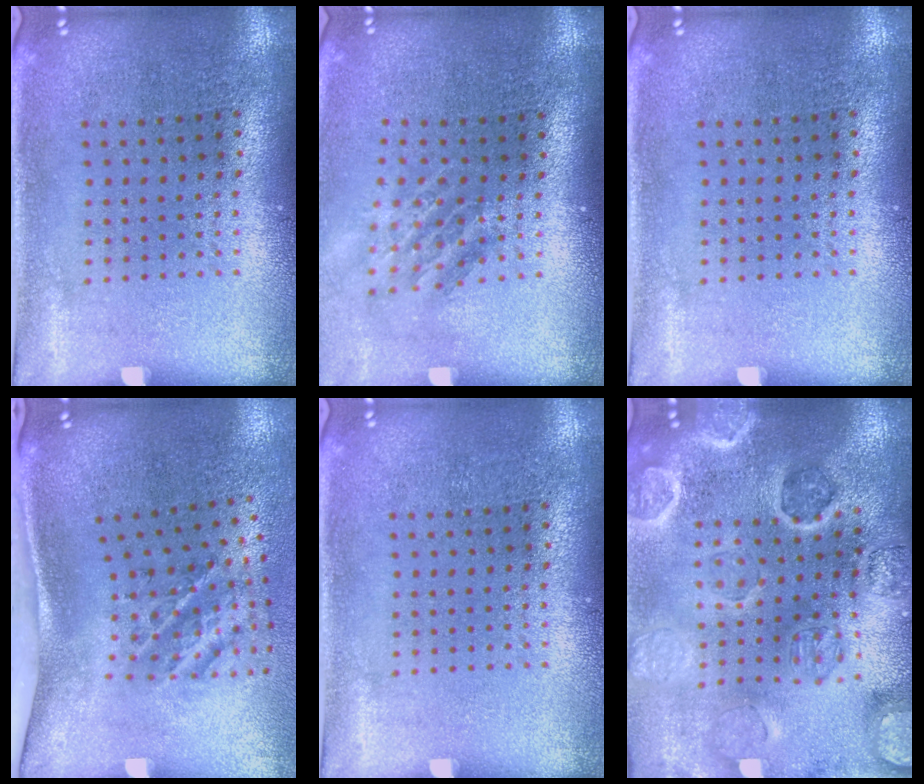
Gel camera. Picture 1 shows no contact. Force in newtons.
{"total": 1.6, "press": 1.1, "slide": 1.1}
{"total": 0.0}
{"total": 2.3, "press": 1.4, "slide": 1.8}
{"total": 0.0}
{"total": 2.9, "press": 2.9, "slide": 0.3}